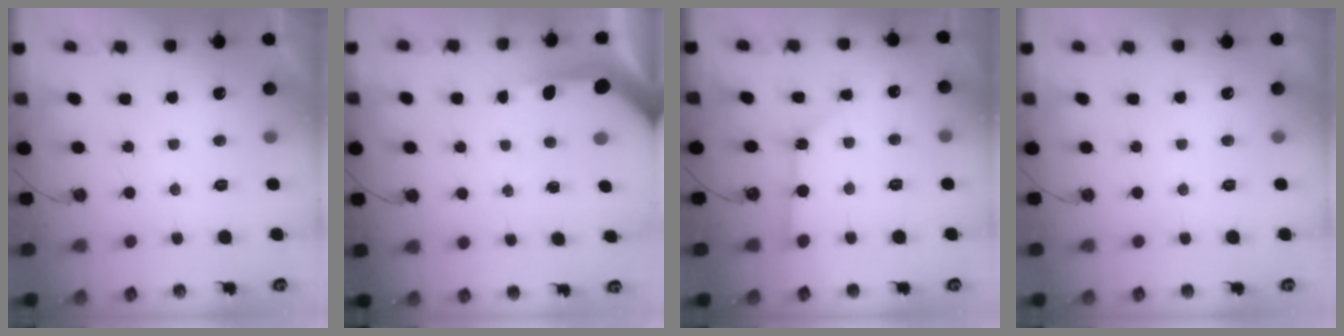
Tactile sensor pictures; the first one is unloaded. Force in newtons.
{"total": 5.2, "press": 5.2, "slide": 0.2}
{"total": 3.2, "press": 3.2, "slide": 0.2}
{"total": 0.0}